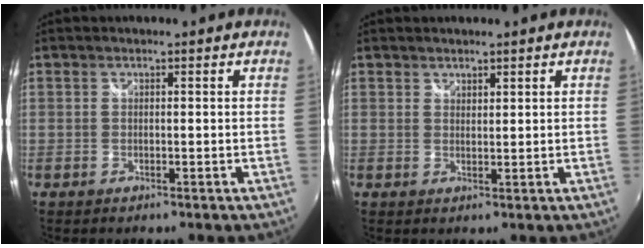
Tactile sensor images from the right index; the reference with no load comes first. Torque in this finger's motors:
{"motor_torque": [-0.10, 0.00, -0.02, -0.01]}